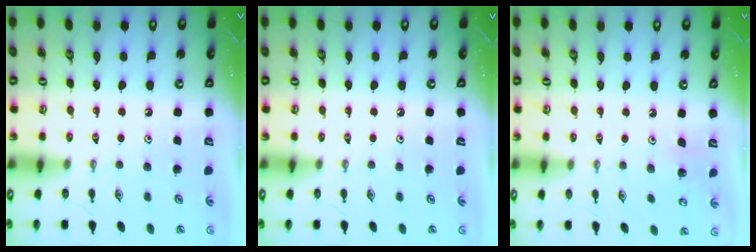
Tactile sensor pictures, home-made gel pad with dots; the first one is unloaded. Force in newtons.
{"total": 0.0}
{"total": 4.3, "press": 4.3, "slide": 0.3}